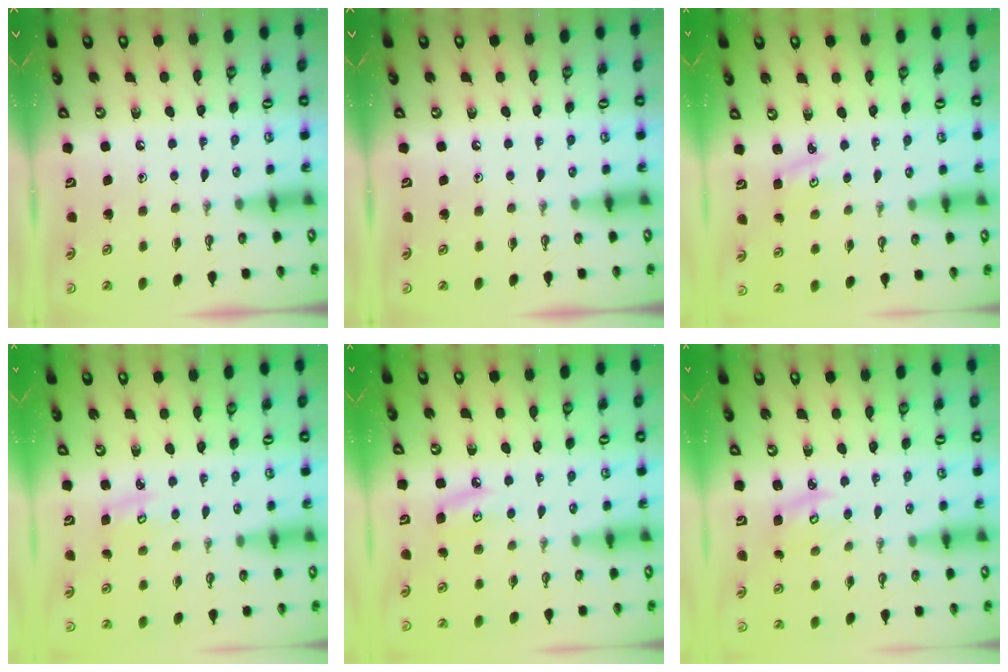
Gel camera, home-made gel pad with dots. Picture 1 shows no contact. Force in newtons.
{"total": 0.0}
{"total": 2.5, "press": 2.5, "slide": 0.3}
{"total": 2.6, "press": 2.6, "slide": 0.1}
{"total": 6.1, "press": 6.0, "slide": 0.6}
{"total": 3.4, "press": 3.4, "slide": 0.2}